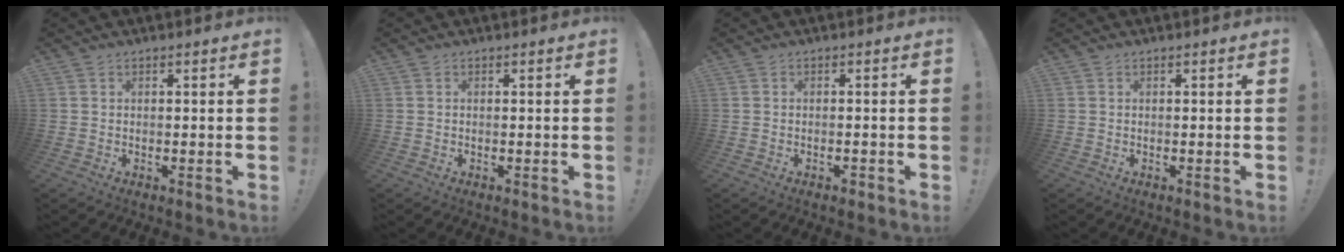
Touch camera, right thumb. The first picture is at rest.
{"total": 0.0}
{"total": 1.0, "force": [-0.8, 0.3, 0.5], "torque": [-0.006, 0.003, -0.014]}
{"total": 0.0}